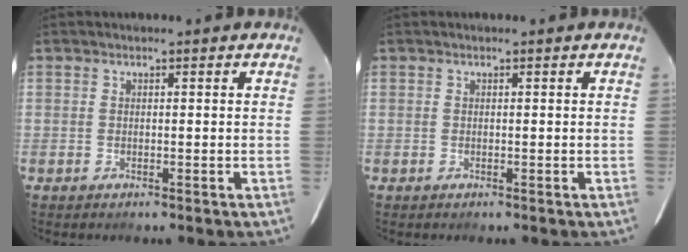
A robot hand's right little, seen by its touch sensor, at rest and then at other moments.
{"total": 0.0}